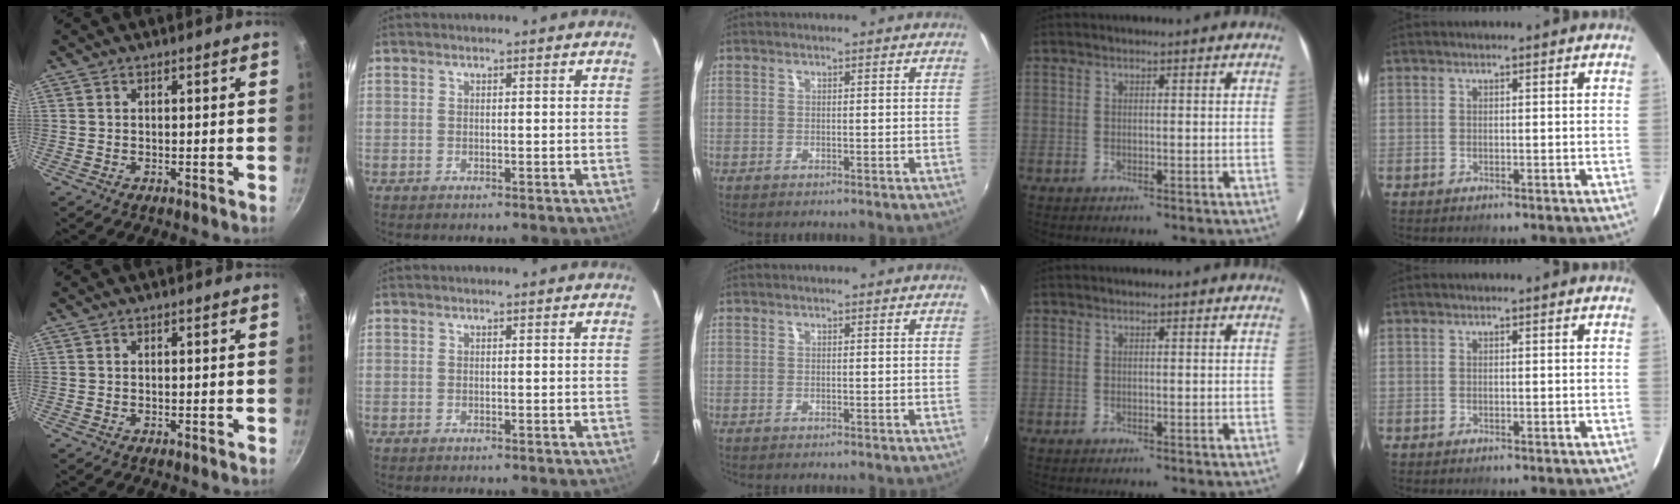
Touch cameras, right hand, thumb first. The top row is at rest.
{}